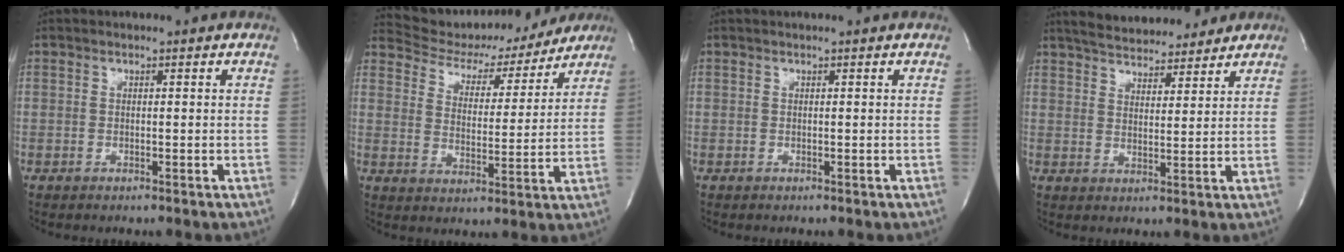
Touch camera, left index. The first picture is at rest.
{"total": 15.9, "force": [14.7, 5.2, 3.3], "torque": [-0.040, 0.002, 0.200]}
{"total": 1.1, "force": [1.0, 0.0, 0.5], "torque": [-0.009, 0.012, 0.014]}
{"total": 14.0, "force": [12.4, 4.2, 5.0], "torque": [-0.075, 0.020, 0.181]}